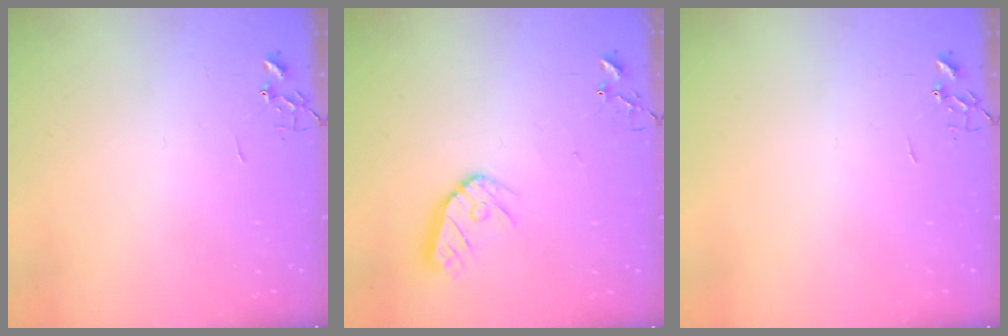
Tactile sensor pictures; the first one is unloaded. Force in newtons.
{"total": 10.8, "press": 10.8, "slide": 0.9}
{"total": 0.0}